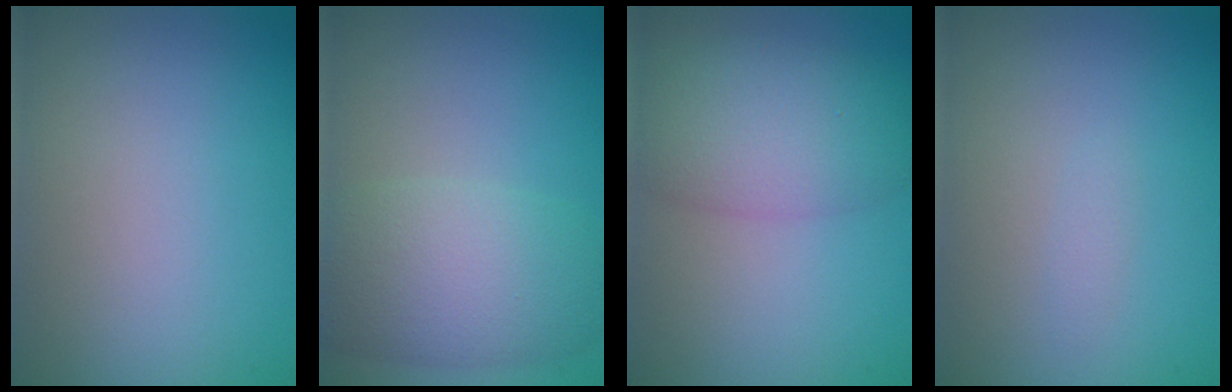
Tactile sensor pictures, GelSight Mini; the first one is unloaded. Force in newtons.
{"total": 6.7, "press": 6.6, "slide": 0.3}
{"total": 5.8, "press": 5.8, "slide": 0.1}
{"total": 0.6, "press": 0.6, "slide": 0.0}